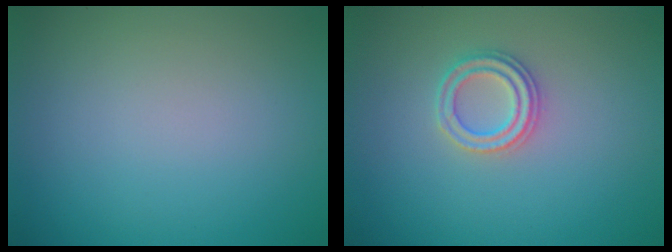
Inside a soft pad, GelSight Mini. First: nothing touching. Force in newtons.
{"total": 2.3, "press": 2.3, "slide": 0.4}